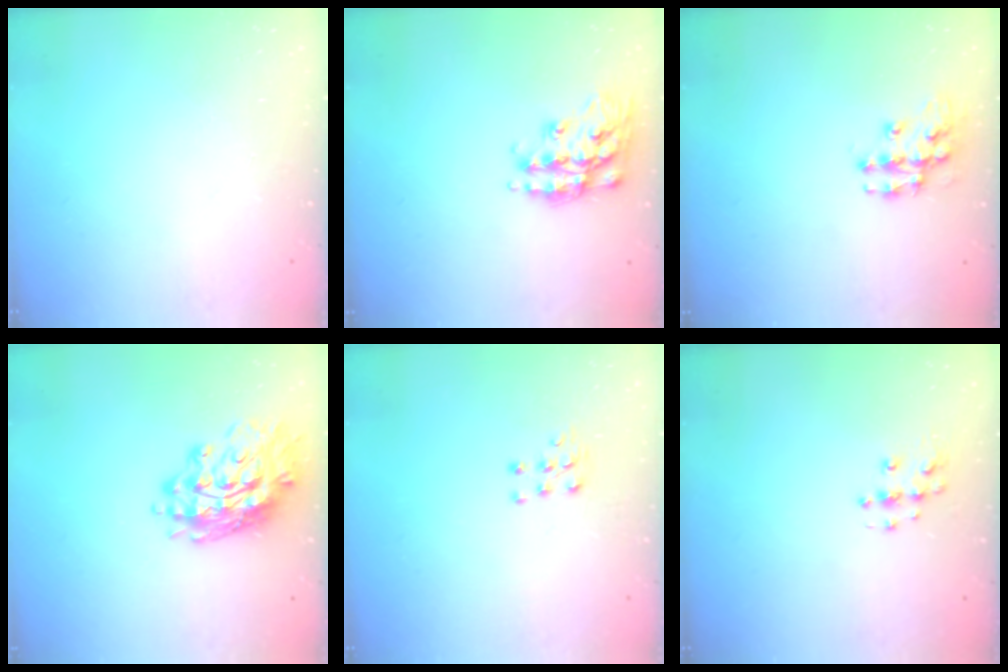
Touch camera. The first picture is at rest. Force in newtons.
{"total": 16.6, "press": 16.5, "slide": 1.0}
{"total": 10.9, "press": 10.9, "slide": 0.8}
{"total": 16.9, "press": 16.8, "slide": 1.2}
{"total": 5.3, "press": 5.3, "slide": 0.4}
{"total": 5.9, "press": 5.9, "slide": 0.1}